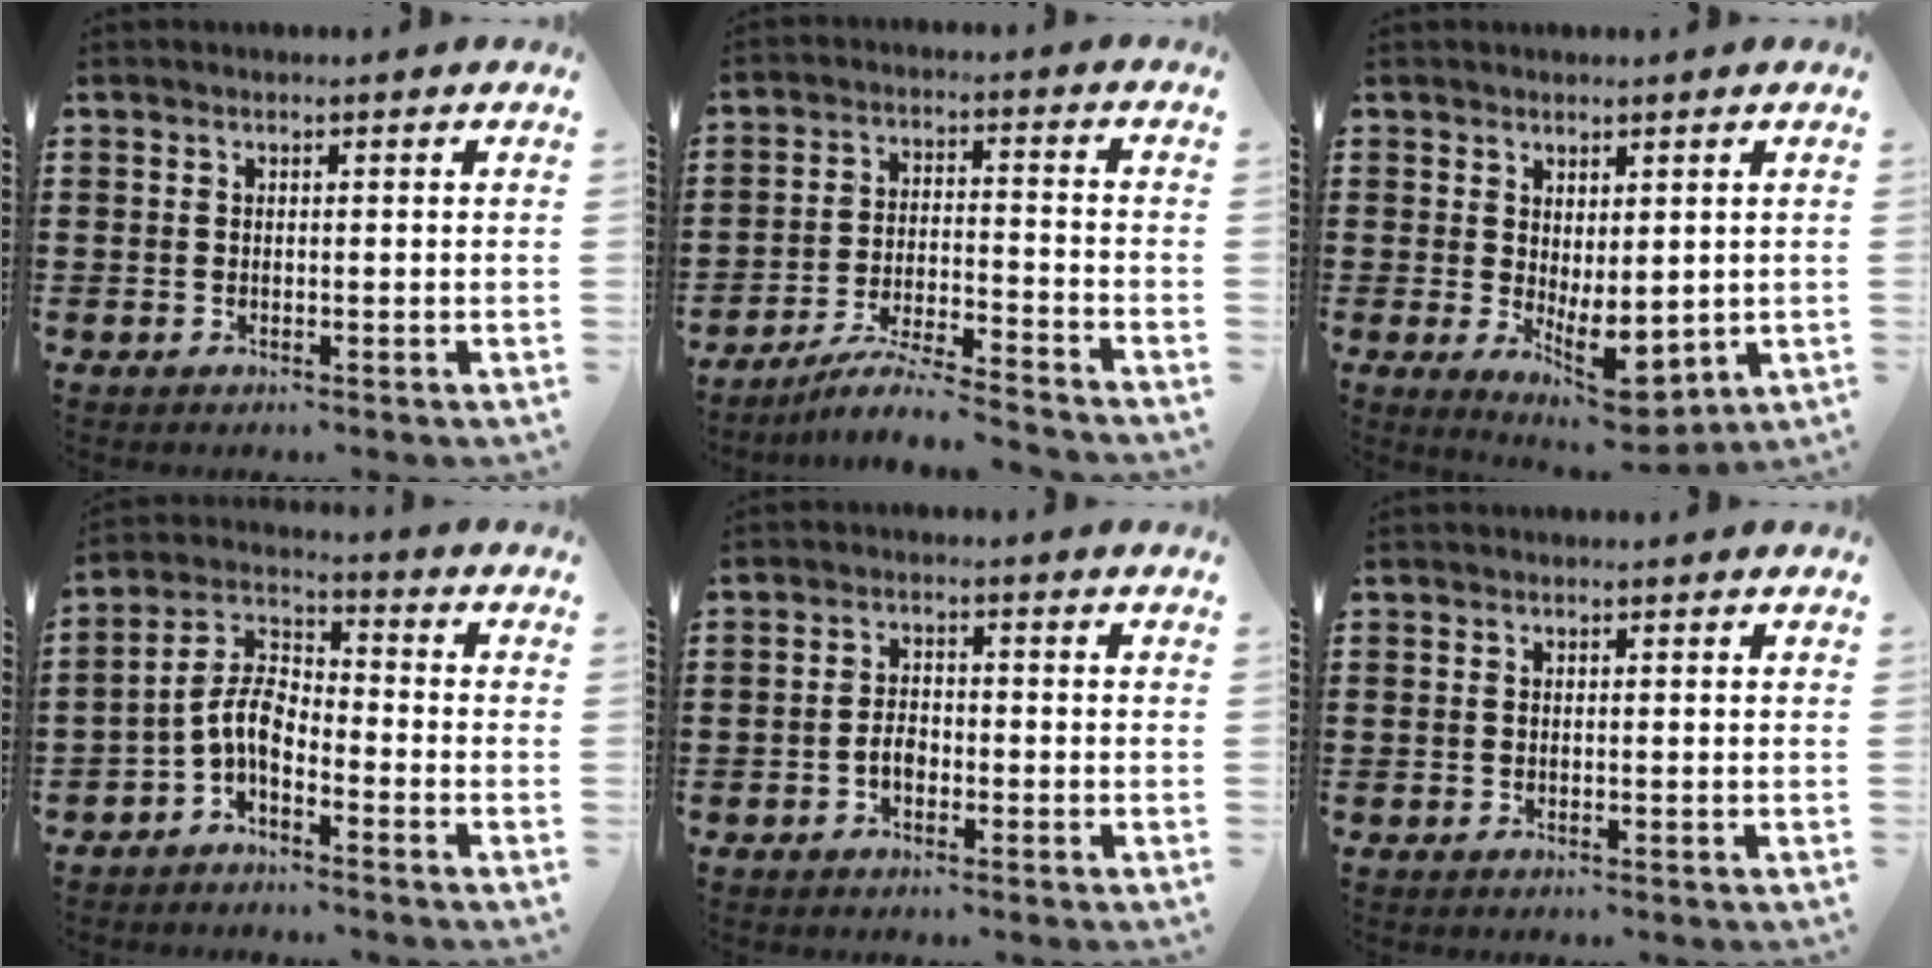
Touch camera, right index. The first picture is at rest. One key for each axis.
{"total": 6.2, "fx": -5.8, "fy": -0.2, "fz": 2.1, "tx": -0.047, "ty": -0.009, "tz": -0.113}
{"total": 5.5, "fx": -1.2, "fy": 2.4, "fz": 4.8, "tx": -0.081, "ty": -0.003, "tz": -0.017}
{"total": 5.9, "fx": -2.6, "fy": 2.7, "fz": 4.5, "tx": -0.119, "ty": -0.004, "tz": -0.063}
{"total": 2.6, "fx": -1.1, "fy": 1.5, "fz": 1.8, "tx": -0.044, "ty": 0.002, "tz": -0.024}
{"total": 0.0}